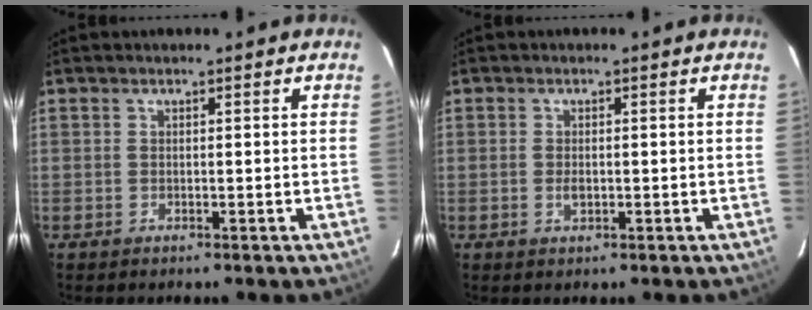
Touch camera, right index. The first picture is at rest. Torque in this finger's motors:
{"motor_torque": [0.70, 0.06, 0.27, 0.01]}